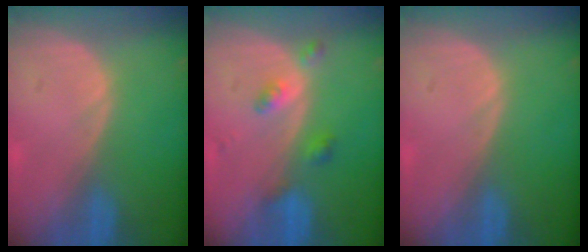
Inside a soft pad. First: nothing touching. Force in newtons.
{"total": 3.5, "press": 3.5, "slide": 0.4}
{"total": 0.0}